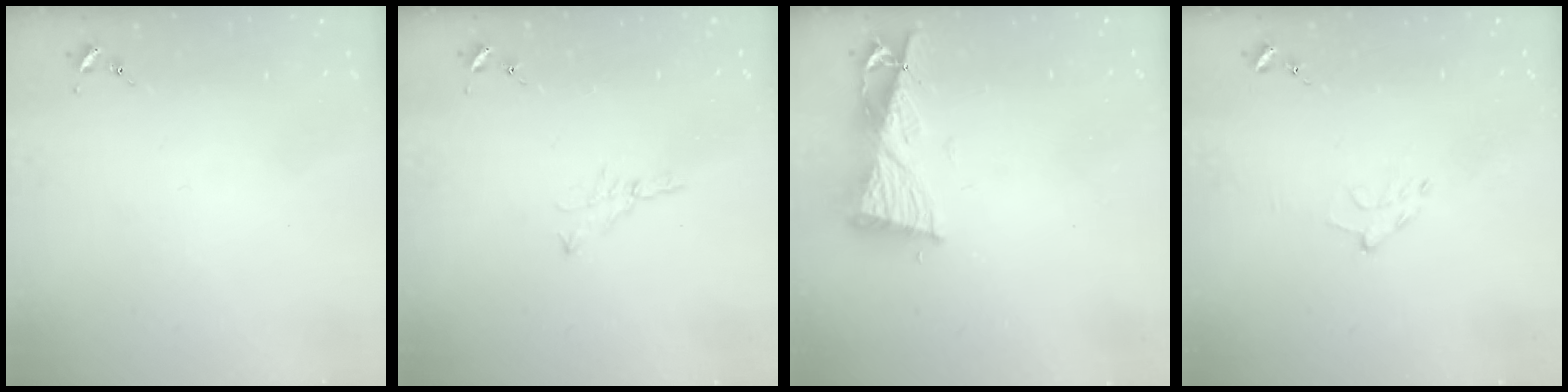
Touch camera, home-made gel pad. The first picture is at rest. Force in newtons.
{"total": 5.1, "press": 5.1, "slide": 0.1}
{"total": 11.3, "press": 11.2, "slide": 0.8}
{"total": 4.8, "press": 4.8, "slide": 0.8}